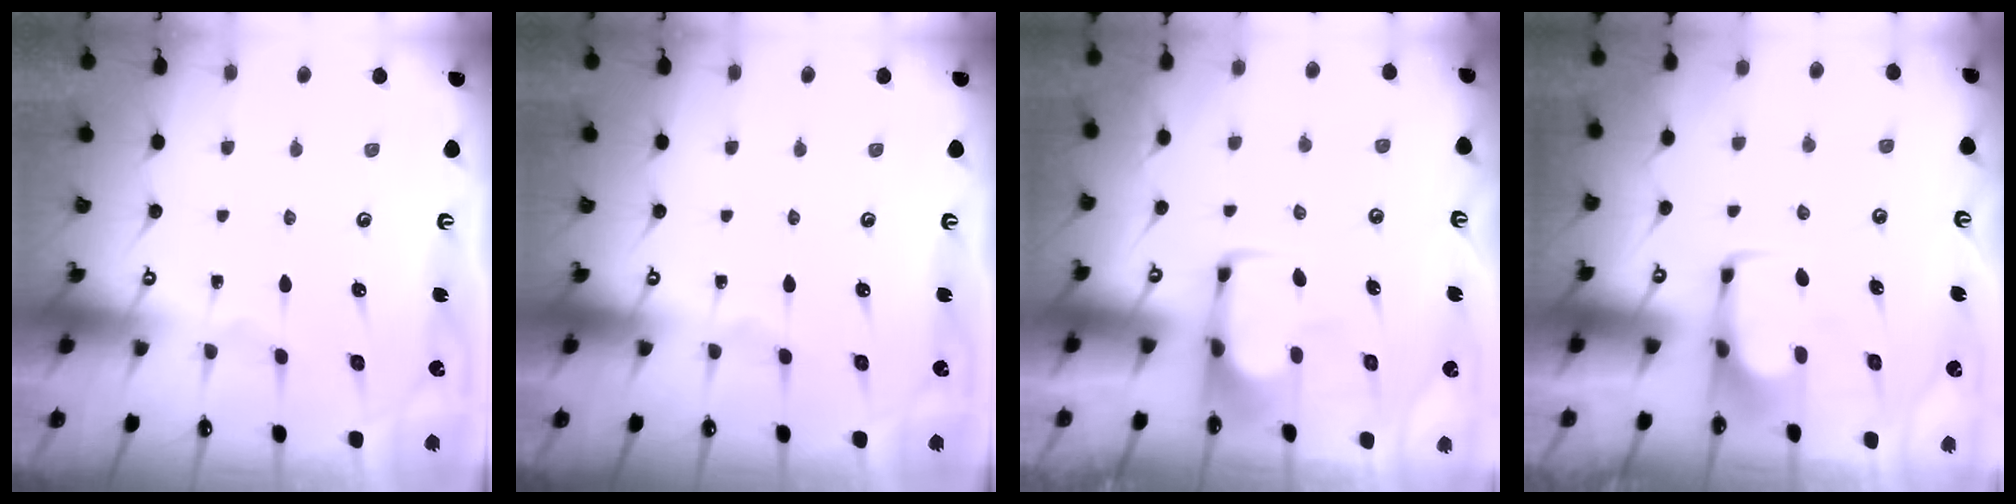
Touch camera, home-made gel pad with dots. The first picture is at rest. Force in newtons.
{"total": 0.0}
{"total": 2.0, "press": 1.9, "slide": 0.4}
{"total": 1.5, "press": 1.5, "slide": 0.5}